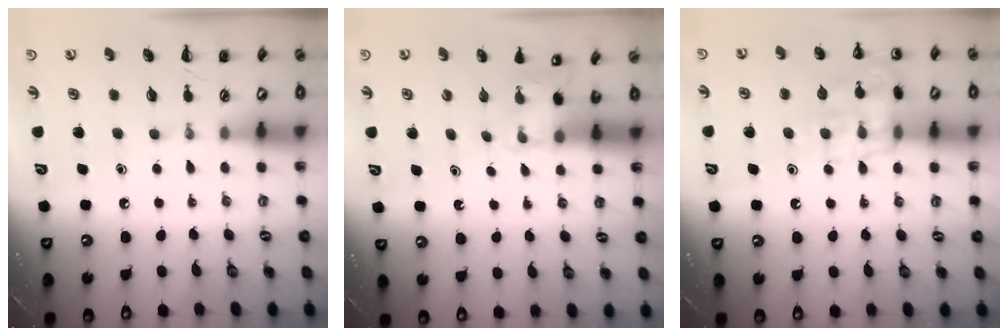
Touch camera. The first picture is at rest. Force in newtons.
{"total": 4.3, "press": 4.2, "slide": 0.8}
{"total": 12.4, "press": 12.4, "slide": 0.8}